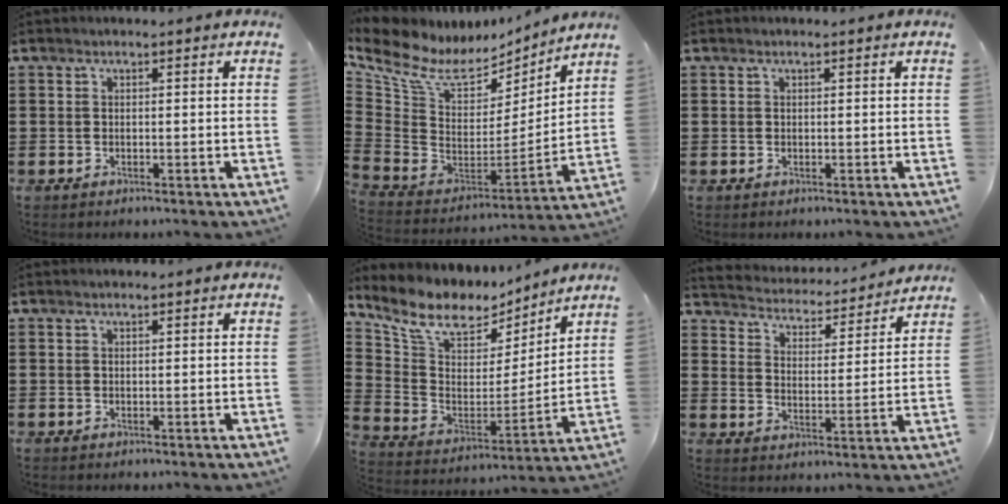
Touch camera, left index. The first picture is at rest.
{"total": 8.0, "force": [5.5, 4.2, 4.0], "torque": [-0.120, -0.045, 0.095]}
{"total": 0.0}
{"total": 0.0}
{"total": 9.9, "force": [7.5, 4.8, 4.2], "torque": [-0.116, -0.044, 0.135]}
{"total": 3.4, "force": [3.4, 0.2, -0.2], "torque": [-0.020, -0.034, 0.050]}